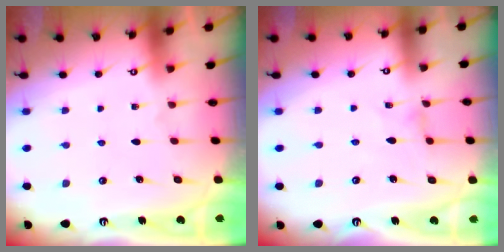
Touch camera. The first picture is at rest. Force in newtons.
{"total": 0.0}